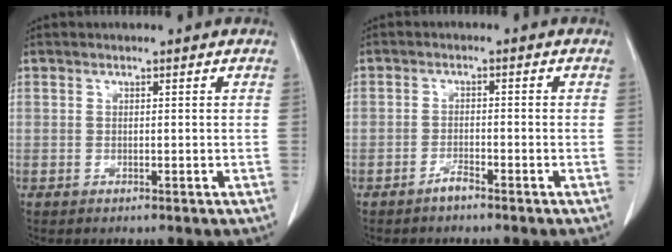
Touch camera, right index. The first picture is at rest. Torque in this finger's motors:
{"motor_torque": [-0.37, -0.32, -0.22, -0.09]}